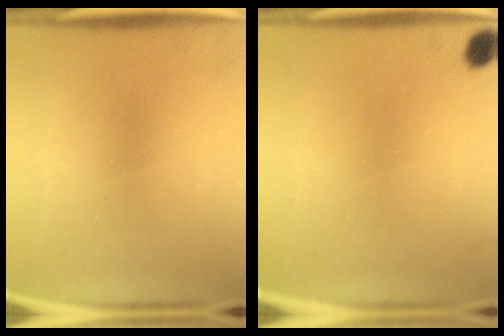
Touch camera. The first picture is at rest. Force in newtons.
{"total": 3.1}